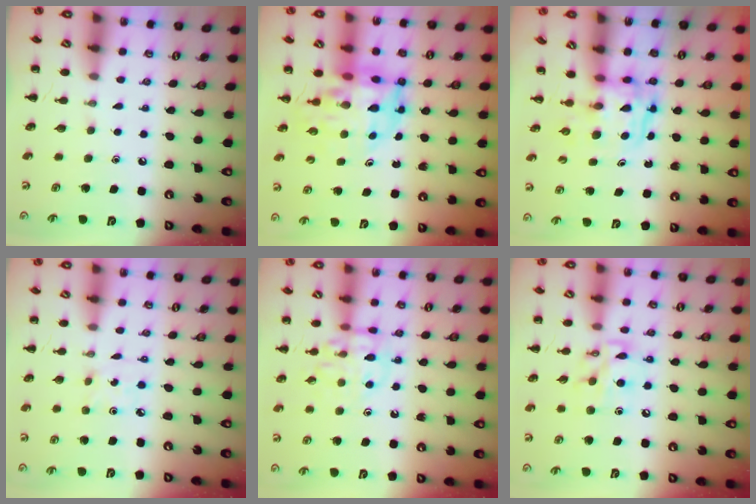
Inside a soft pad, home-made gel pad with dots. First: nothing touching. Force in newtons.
{"total": 11.6, "press": 11.0, "slide": 3.7}
{"total": 3.5, "press": 3.4, "slide": 0.3}
{"total": 1.7, "press": 1.6, "slide": 0.6}
{"total": 11.9, "press": 11.9, "slide": 1.0}
{"total": 10.4, "press": 10.3, "slide": 1.1}